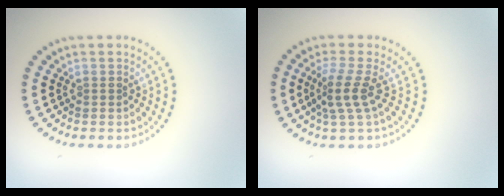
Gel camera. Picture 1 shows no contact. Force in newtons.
{"total": 2.9, "press": 2.1, "slide": 2.0}